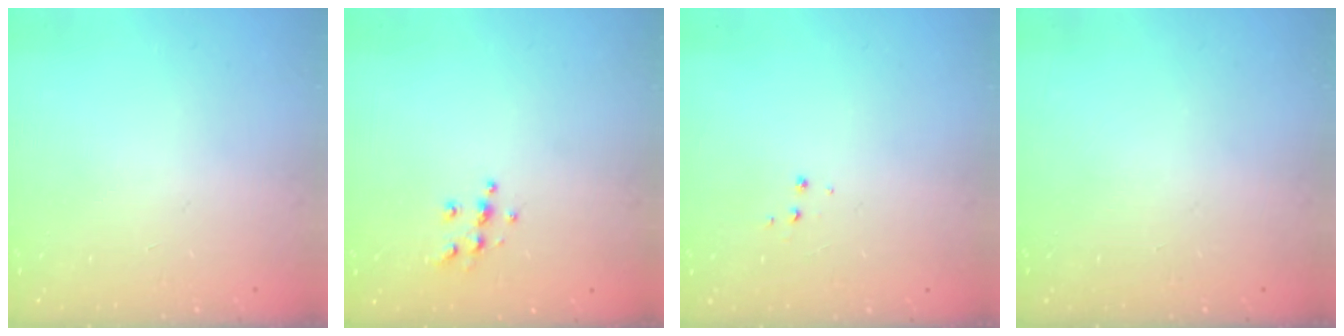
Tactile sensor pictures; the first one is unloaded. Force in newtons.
{"total": 5.9, "press": 5.9, "slide": 0.6}
{"total": 3.9, "press": 3.9, "slide": 0.5}
{"total": 0.0}